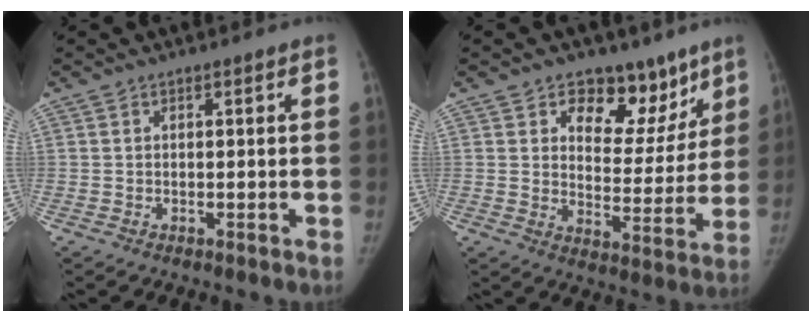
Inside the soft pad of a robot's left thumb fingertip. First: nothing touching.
{"total": 13.6, "force": [8.7, 8.6, 6.0], "torque": [-0.013, -0.043, 0.127]}